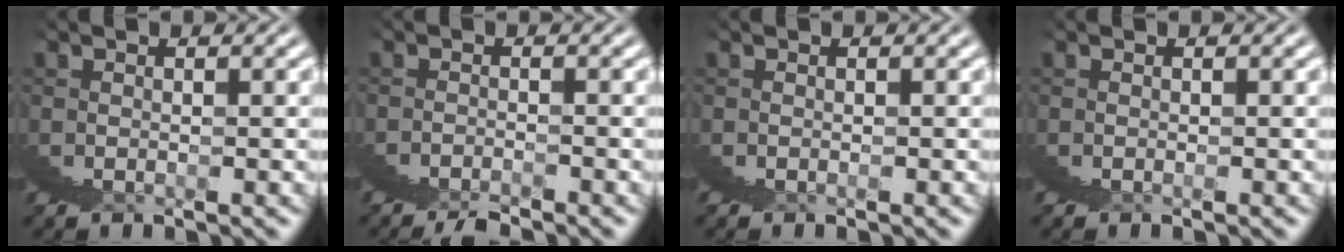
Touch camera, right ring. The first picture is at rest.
{"total": 1.1, "force": [-0.2, -1.0, -0.4], "torque": [0.030, 0.019, -0.013]}
{"total": 0.0}
{"total": 0.0}